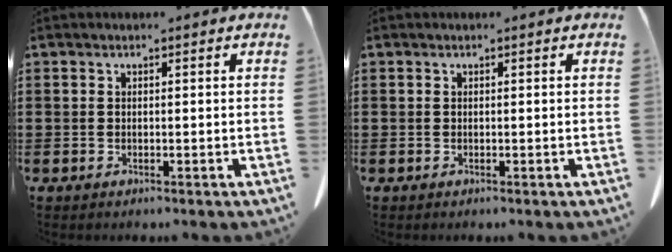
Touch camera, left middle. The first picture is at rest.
{"total": 0.0}